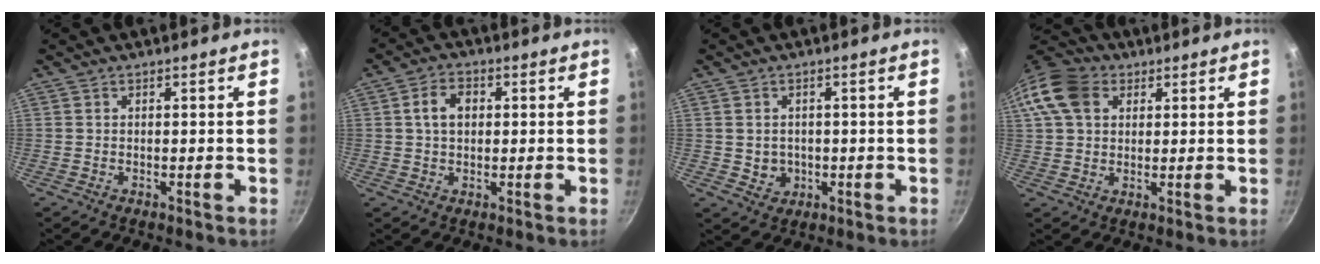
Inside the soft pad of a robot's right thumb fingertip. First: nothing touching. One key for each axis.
{"total": 5.3, "fx": 0.8, "fy": 3.8, "fz": 3.6, "tx": -0.047, "ty": 0.011, "tz": 0.008}
{"total": 3.6, "fx": -0.2, "fy": 3.3, "fz": 1.5, "tx": -0.012, "ty": 0.005, "tz": 0.007}
{"total": 12.1, "fx": 4.0, "fy": 9.0, "fz": 7.0, "tx": -0.125, "ty": 0.016, "tz": 0.061}